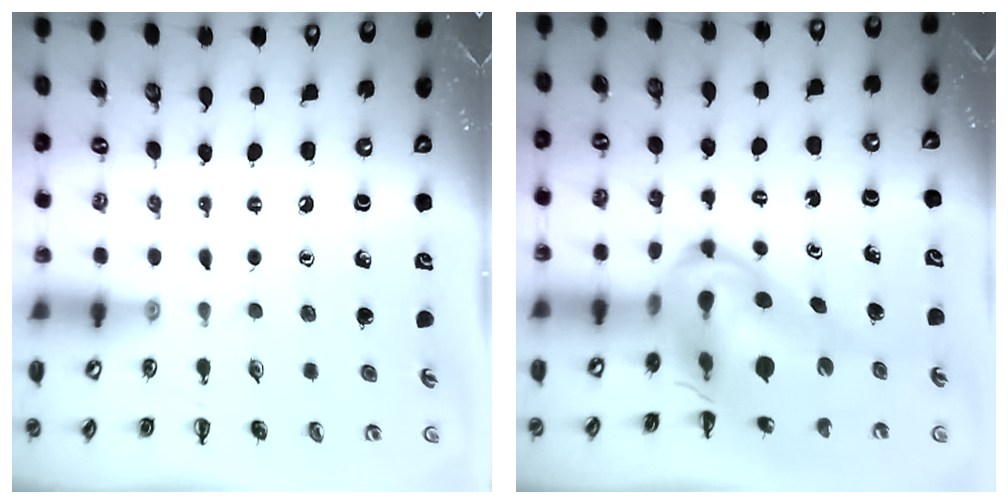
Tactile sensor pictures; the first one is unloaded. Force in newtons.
{"total": 15.3, "press": 14.6, "slide": 4.7}